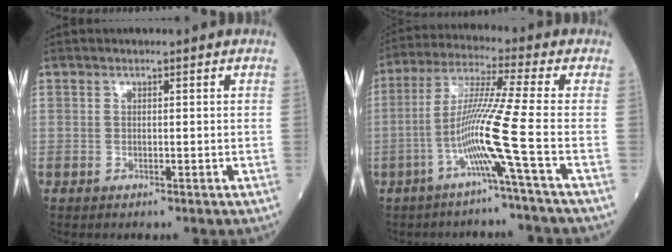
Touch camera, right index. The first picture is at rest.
{"total": 8.3, "force": [-3.0, -2.5, 7.3], "torque": [-0.147, -0.002, -0.064]}